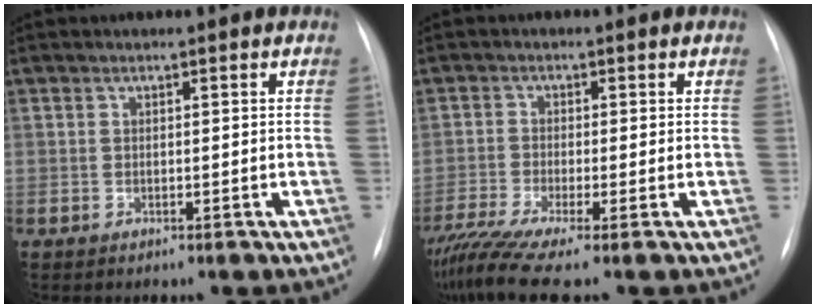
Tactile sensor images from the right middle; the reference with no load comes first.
{"total": 9.0, "force": [-6.9, -0.1, 5.9], "torque": [-0.114, -0.022, -0.123]}